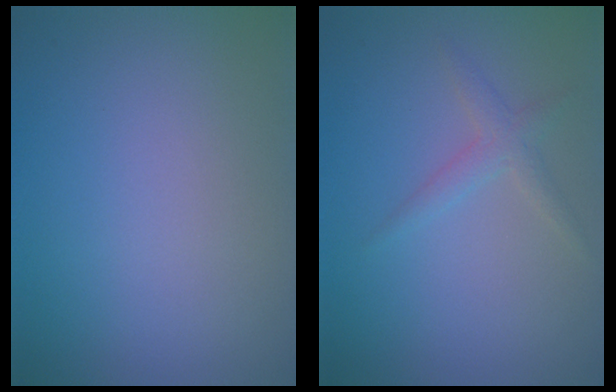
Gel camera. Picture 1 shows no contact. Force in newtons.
{"total": 1.6, "press": 1.6, "slide": 0.0}